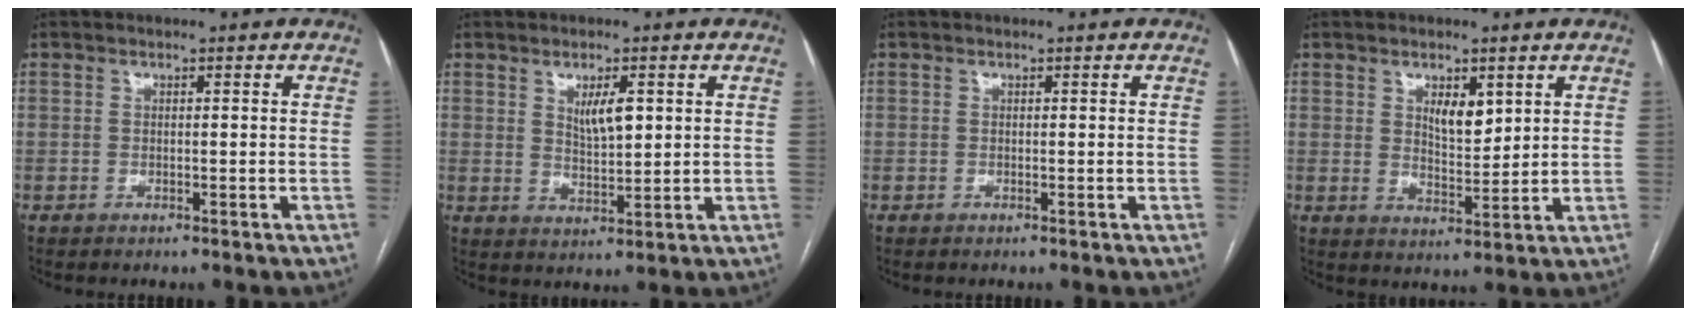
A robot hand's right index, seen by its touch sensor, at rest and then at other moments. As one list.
[{"total": 4.7, "force": [1.8, 1.4, 4.1], "torque": [-0.073, -0.004, 0.035]}, {"total": 0.0}, {"total": 4.8, "force": [2.2, 2.2, 3.7], "torque": [-0.062, -0.005, 0.042]}]